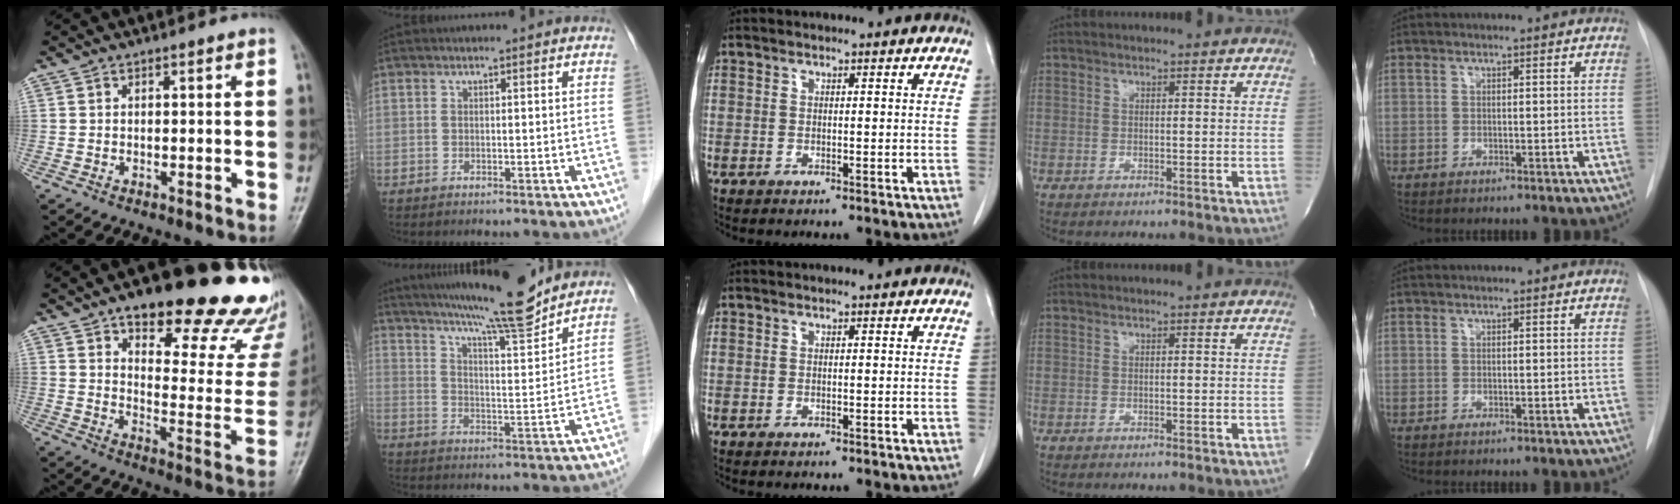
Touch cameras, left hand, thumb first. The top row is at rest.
{"thumb": {"total": 27.4, "force": [19.1, 9.5, 17.3], "torque": [-0.178, -0.086, 0.245]}, "index": {"total": 16.3, "force": [14.3, 0.3, 7.9], "torque": [-0.133, 0.000, 0.216]}}